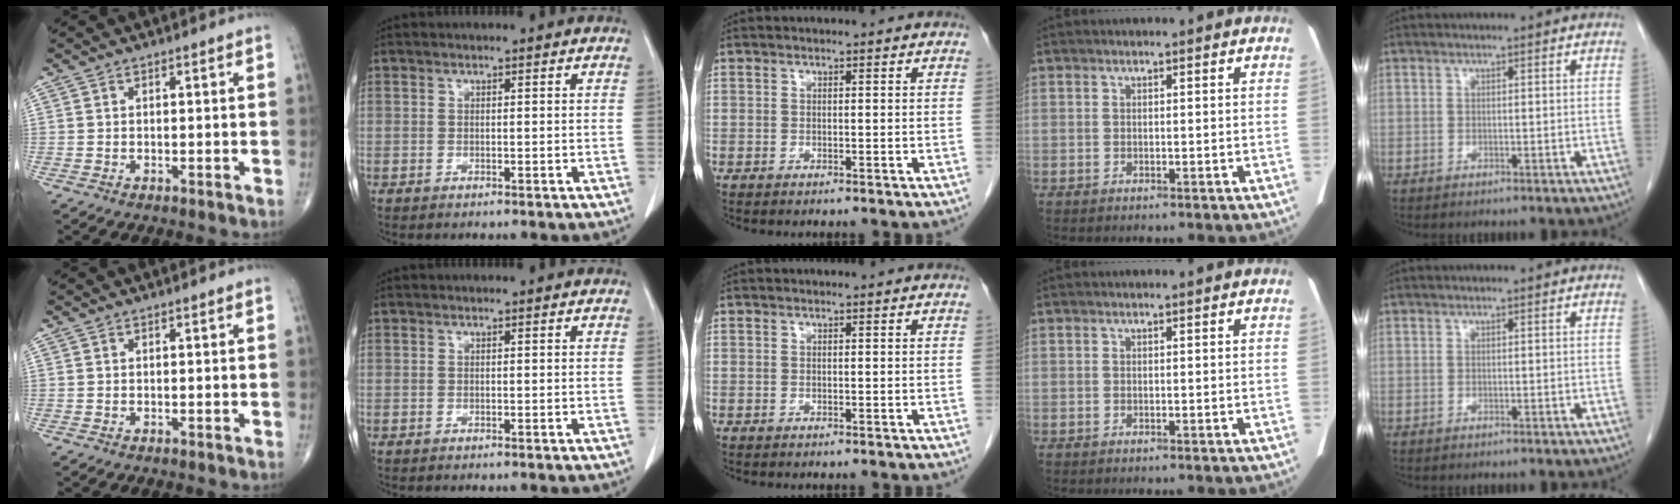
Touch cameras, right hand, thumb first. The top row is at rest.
{}